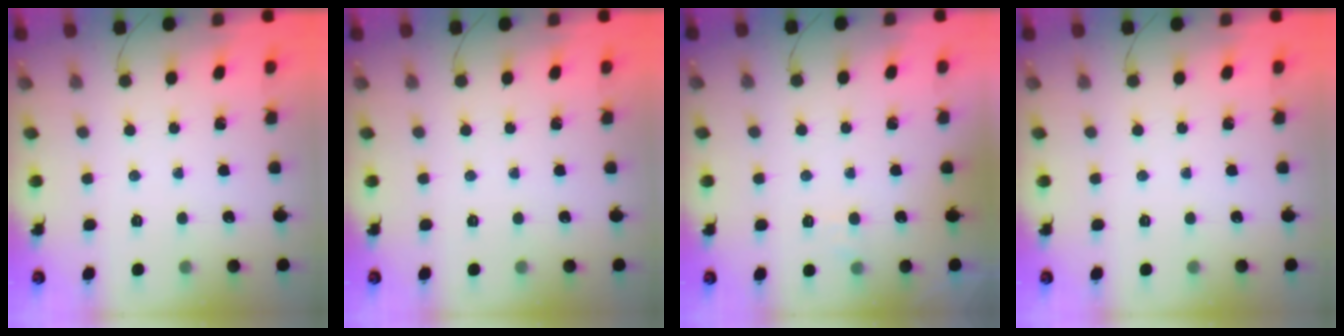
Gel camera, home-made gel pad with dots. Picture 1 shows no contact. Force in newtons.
{"total": 0.0}
{"total": 3.5, "press": 3.3, "slide": 1.1}
{"total": 0.0}